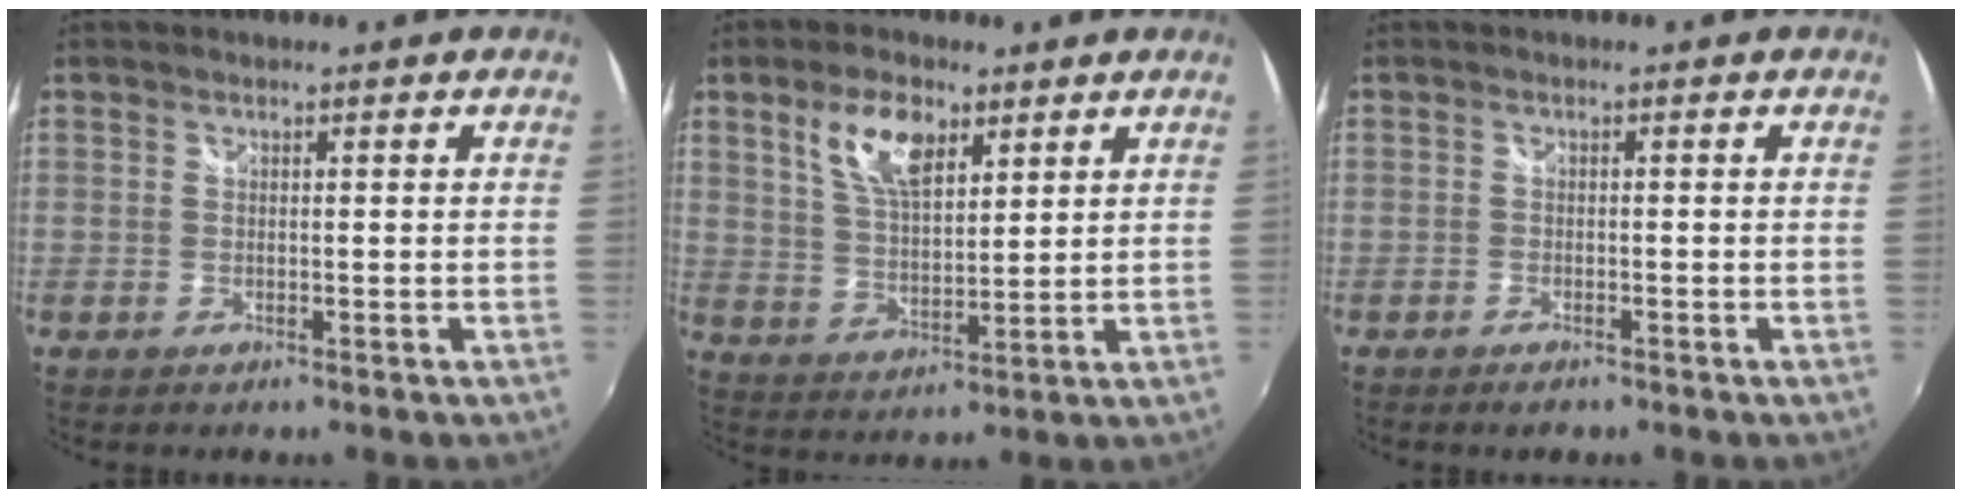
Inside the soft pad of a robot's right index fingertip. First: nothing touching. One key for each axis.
{"total": 9.2, "fx": 5.0, "fy": 4.1, "fz": 6.5, "tx": -0.124, "ty": 0.011, "tz": 0.097}
{"total": 1.9, "fx": -1.5, "fy": 0.8, "fz": 0.9, "tx": -0.022, "ty": -0.004, "tz": -0.025}